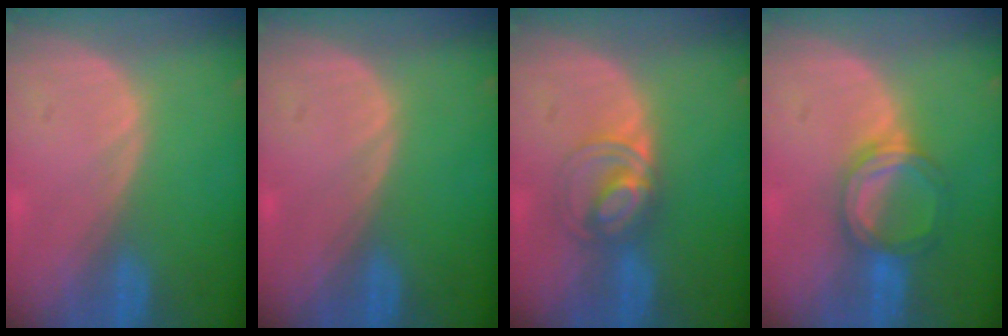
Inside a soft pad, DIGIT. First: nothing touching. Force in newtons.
{"total": 0.0}
{"total": 5.0, "press": 5.0, "slide": 0.5}
{"total": 5.3, "press": 5.2, "slide": 0.5}